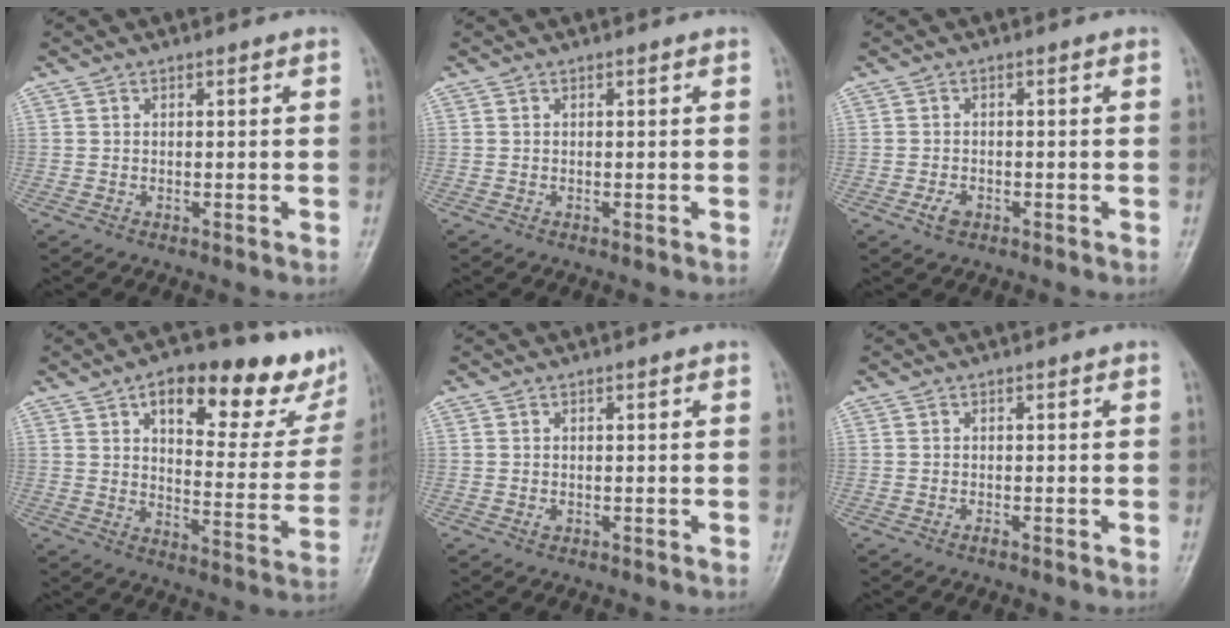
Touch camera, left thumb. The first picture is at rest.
{"total": 0.0}
{"total": 2.2, "force": [-1.1, 1.4, 1.3], "torque": [-0.026, 0.006, -0.018]}
{"total": 21.6, "force": [12.2, 8.7, 15.6], "torque": [-0.155, -0.034, 0.172]}
{"total": 0.9, "force": [-0.1, 0.6, 0.6], "torque": [-0.006, 0.004, 0.000]}
{"total": 0.6, "force": [-0.4, 0.2, 0.5], "torque": [-0.008, 0.003, -0.005]}